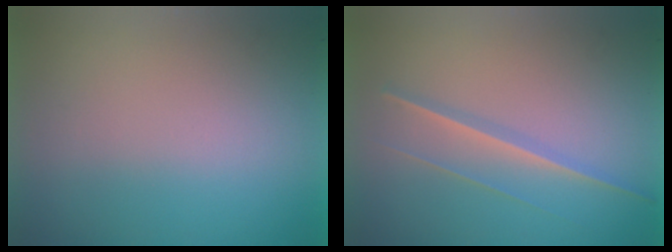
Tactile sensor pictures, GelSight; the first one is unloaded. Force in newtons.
{"total": 1.3}